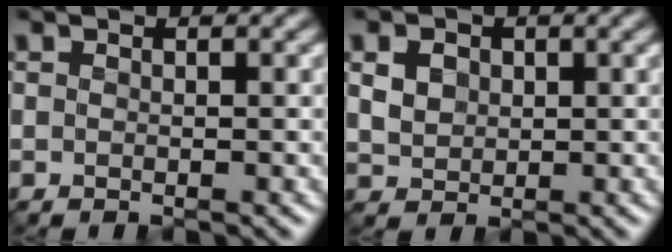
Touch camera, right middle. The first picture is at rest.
{"total": 2.9, "force": [0.7, 2.4, 1.5], "torque": [-0.041, 0.003, 0.013]}